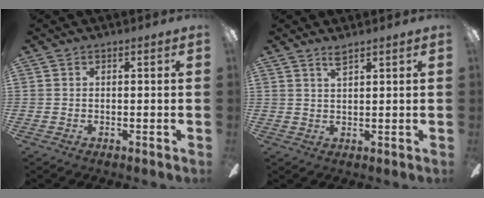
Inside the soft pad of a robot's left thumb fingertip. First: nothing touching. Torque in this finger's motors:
{"motor_torque": [-0.10, -0.05, -0.37, 0.07, 0.07]}